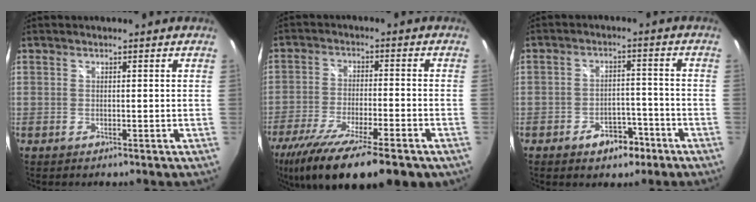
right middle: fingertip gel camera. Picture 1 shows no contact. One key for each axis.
{"total": 19.0, "fx": -13.6, "fy": 4.0, "fz": 12.7, "tx": -0.244, "ty": -0.063, "tz": -0.223}
{"total": 6.2, "fx": -4.0, "fy": 3.6, "fz": 3.1, "tx": -0.059, "ty": 0.011, "tz": -0.047}